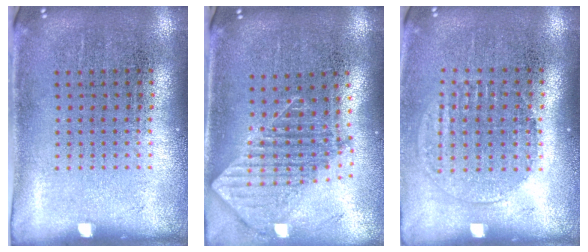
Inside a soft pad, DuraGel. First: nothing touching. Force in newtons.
{"total": 1.8, "press": 1.5, "slide": 1.1}
{"total": 1.3, "press": 1.2, "slide": 0.6}